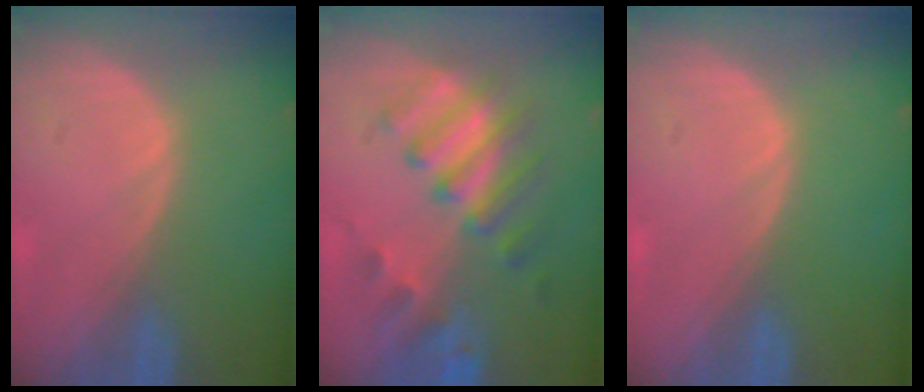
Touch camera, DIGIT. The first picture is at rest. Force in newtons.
{"total": 7.9, "press": 7.6, "slide": 2.1}
{"total": 0.0}